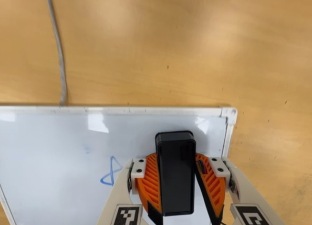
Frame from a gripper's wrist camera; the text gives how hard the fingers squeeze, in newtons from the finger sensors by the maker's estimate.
{"total": 11.2, "left": 12.6, "right": 9.9}